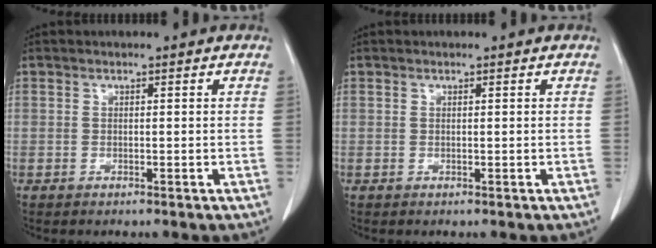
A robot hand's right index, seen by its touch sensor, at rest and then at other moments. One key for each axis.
{"total": 0.0}